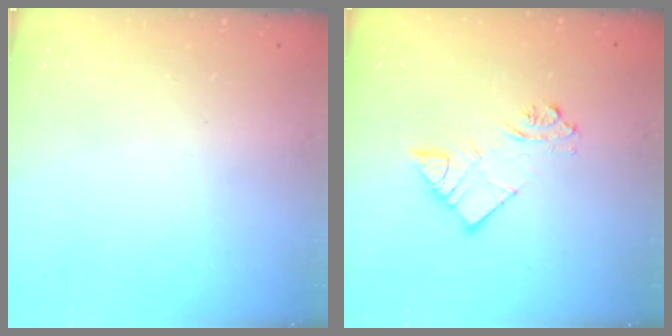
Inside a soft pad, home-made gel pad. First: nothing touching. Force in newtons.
{"total": 9.8, "press": 9.7, "slide": 0.9}